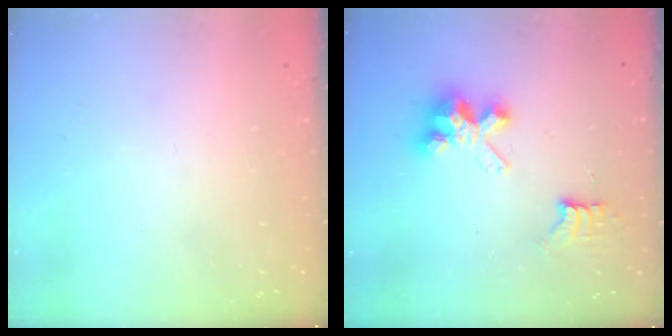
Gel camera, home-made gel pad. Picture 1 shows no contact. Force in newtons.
{"total": 7.9, "press": 7.9, "slide": 0.6}